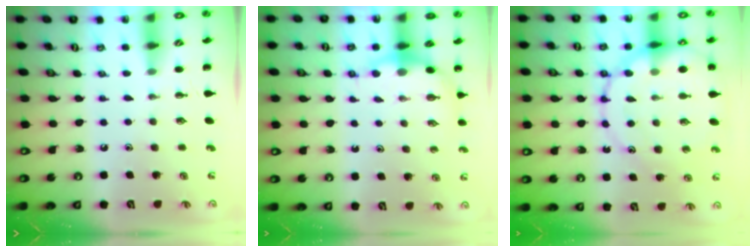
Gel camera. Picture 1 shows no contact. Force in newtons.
{"total": 5.4, "press": 5.4, "slide": 0.6}
{"total": 19.1, "press": 18.8, "slide": 3.2}